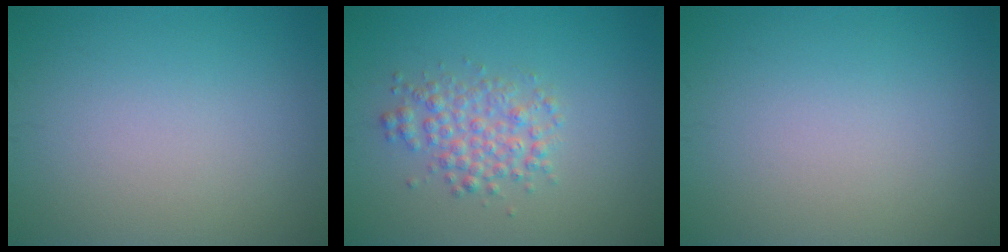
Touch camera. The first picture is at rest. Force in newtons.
{"total": 3.0, "press": 3.0, "slide": 0.1}
{"total": 0.0}